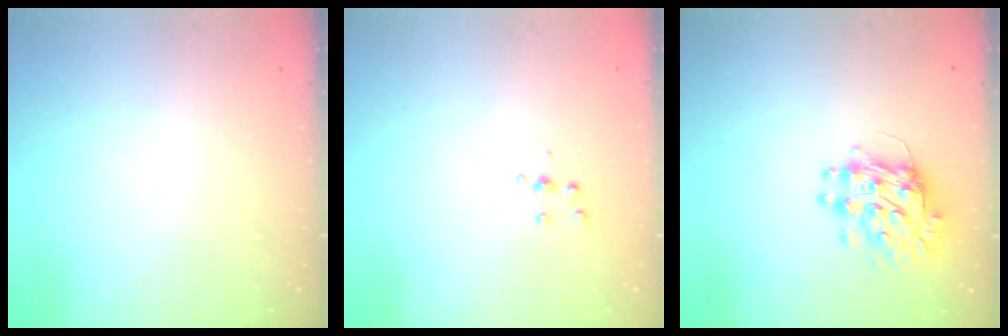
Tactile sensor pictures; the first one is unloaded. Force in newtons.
{"total": 5.0, "press": 4.9, "slide": 0.8}
{"total": 10.1, "press": 10.1, "slide": 1.0}